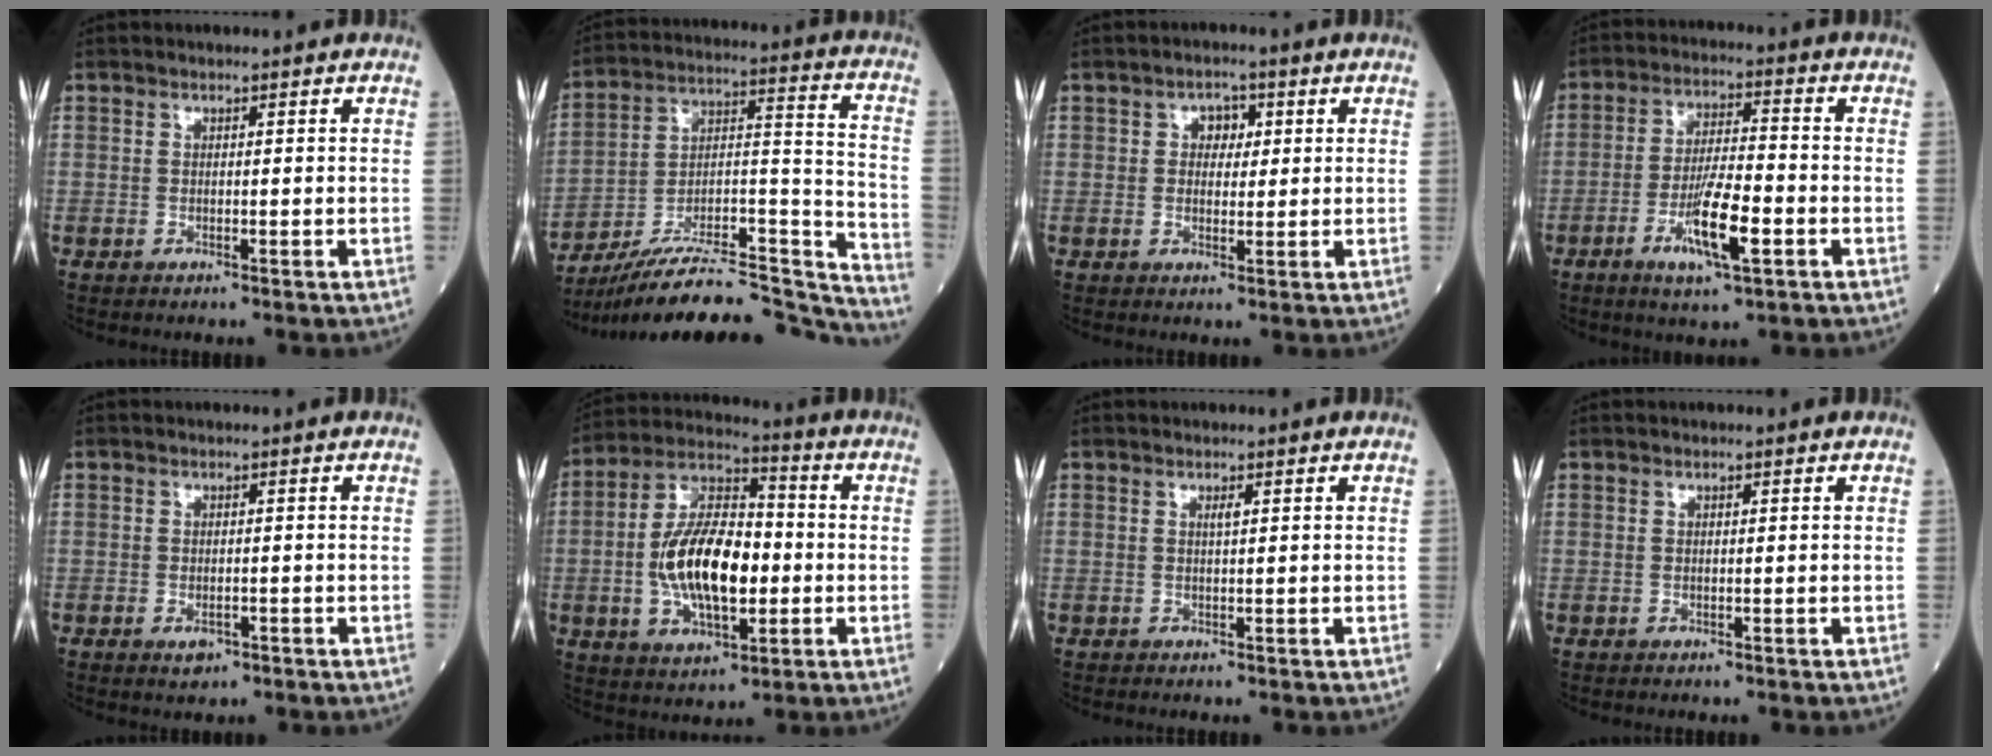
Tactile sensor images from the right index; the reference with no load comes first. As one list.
[{"total": 26.2, "force": [-24.5, 3.1, 9.0], "torque": [-0.104, 0.025, -0.373]}, {"total": 3.1, "force": [0.9, 2.1, 2.1], "torque": [-0.026, 0.008, 0.013]}, {"total": 9.2, "force": [-3.6, 1.5, 8.4], "torque": [-0.153, -0.006, -0.063]}, {"total": 1.9, "force": [-1.0, 1.1, 1.3], "torque": [-0.020, 0.000, -0.009]}, {"total": 15.7, "force": [-1.6, 6.9, 14.0], "torque": [-0.272, 0.012, -0.027]}, {"total": 0.8, "force": [0.3, 0.0, 0.7], "torque": [-0.017, 0.000, 0.006]}, {"total": 0.0}]